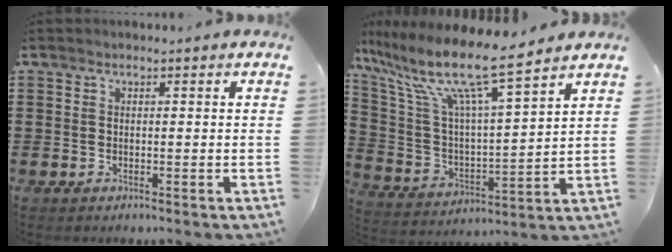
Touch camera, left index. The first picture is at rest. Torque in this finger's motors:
{"motor_torque": [2.14, 0.00, 1.05, 0.21]}